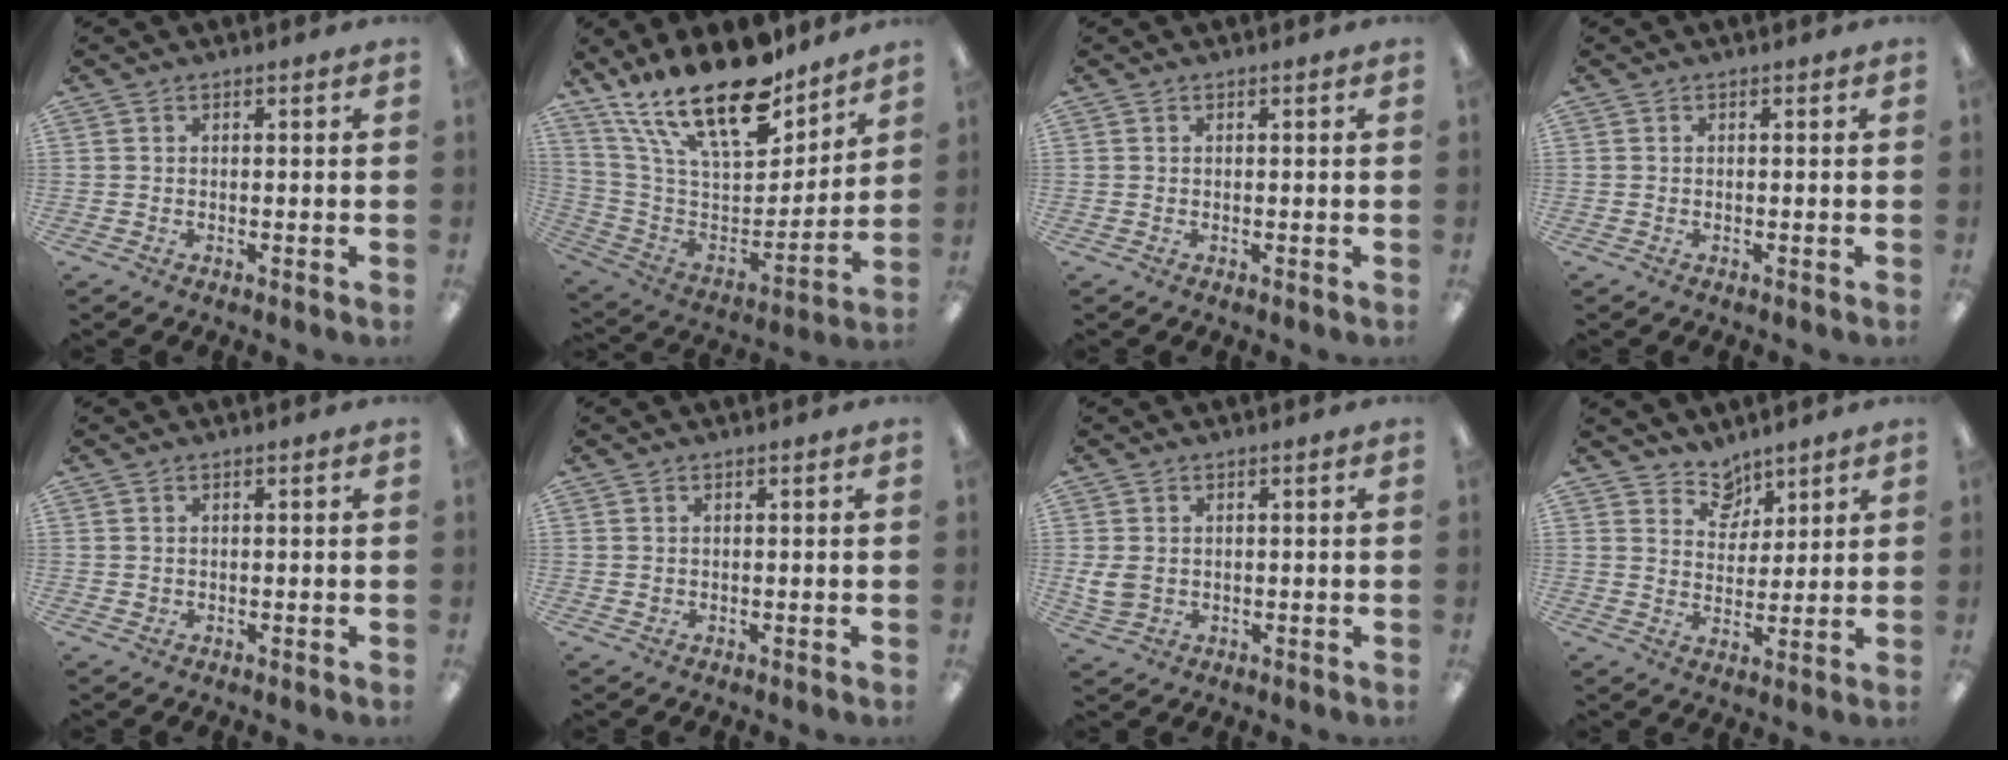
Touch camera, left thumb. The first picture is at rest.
{"total": 23.9, "force": [17.4, 9.1, 13.6], "torque": [-0.249, -0.114, 0.306]}
{"total": 0.0}
{"total": 0.0}
{"total": 0.8, "force": [0.5, 0.7, 0.0], "torque": [-0.001, 0.003, 0.008]}
{"total": 0.7, "force": [0.4, 0.5, 0.0], "torque": [0.000, 0.002, 0.008]}
{"total": 4.4, "force": [0.8, 3.6, 2.4], "torque": [-0.049, -0.001, 0.015]}
{"total": 7.0, "force": [5.8, 3.9, 0.5], "torque": [-0.005, -0.043, 0.106]}